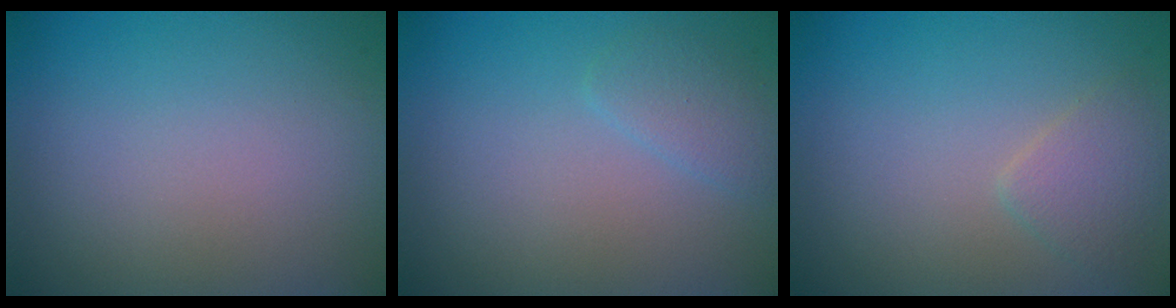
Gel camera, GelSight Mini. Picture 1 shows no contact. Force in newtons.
{"total": 1.4, "press": 1.4, "slide": 0.1}
{"total": 1.6, "press": 1.6, "slide": 0.1}